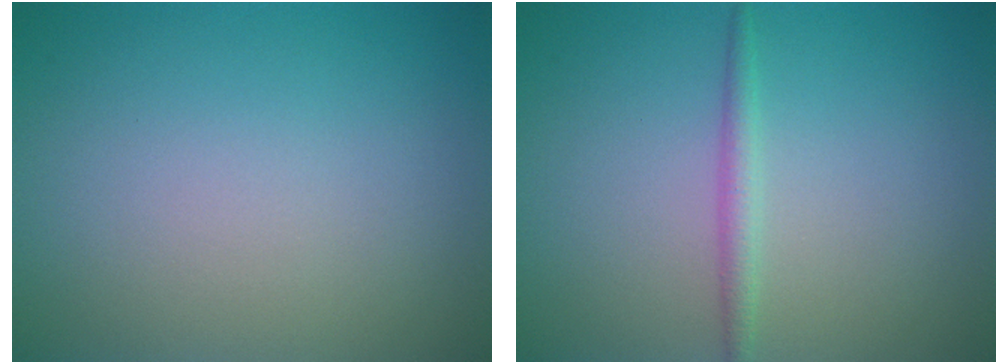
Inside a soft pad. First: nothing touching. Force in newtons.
{"total": 1.5, "press": 1.5, "slide": 0.1}